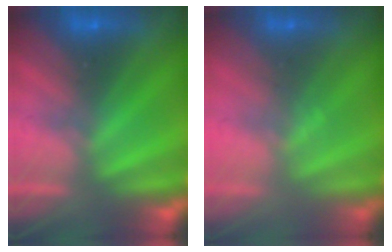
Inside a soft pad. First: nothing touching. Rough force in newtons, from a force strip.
{"total": 2.2}